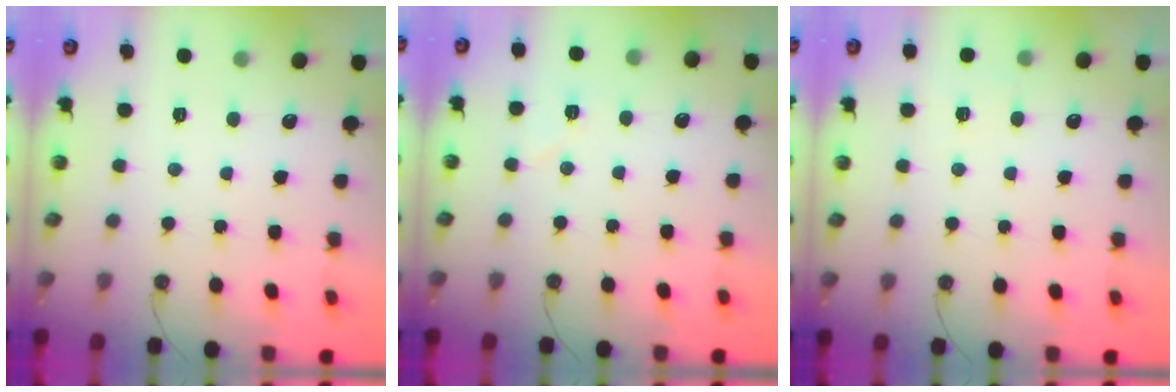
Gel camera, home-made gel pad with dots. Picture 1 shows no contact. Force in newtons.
{"total": 4.7, "press": 4.4, "slide": 1.6}
{"total": 3.7, "press": 3.7, "slide": 0.1}